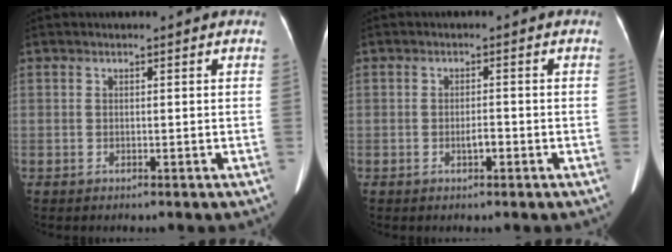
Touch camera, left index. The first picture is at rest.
{"total": 1.7, "force": [-0.8, 0.5, 1.4], "torque": [-0.025, 0.002, -0.011]}